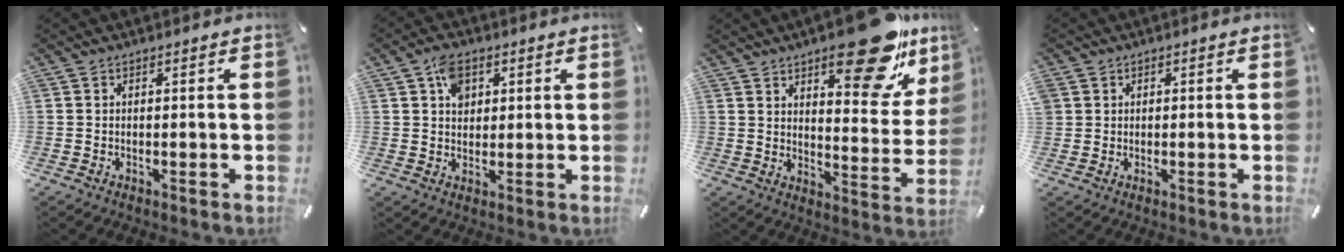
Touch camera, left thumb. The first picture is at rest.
{"total": 5.9, "force": [2.3, 4.6, 2.9], "torque": [-0.037, -0.002, 0.036]}
{"total": 22.0, "force": [14.4, 9.3, 13.8], "torque": [-0.165, -0.097, 0.233]}
{"total": 2.0, "force": [0.8, 1.8, 0.1], "torque": [-0.002, 0.003, 0.015]}